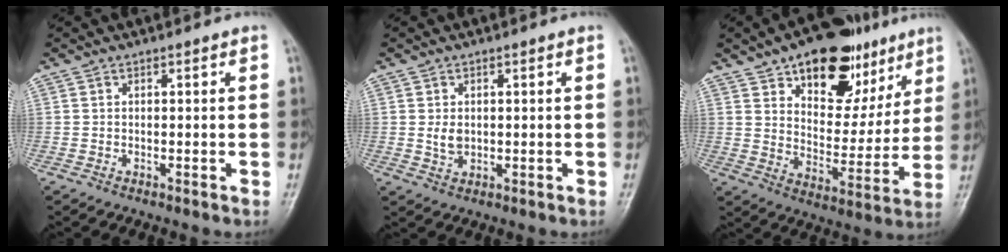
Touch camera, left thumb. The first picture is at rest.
{"total": 2.8, "force": [0.3, 2.1, 1.8], "torque": [-0.024, -0.005, 0.011]}
{"total": 20.3, "force": [11.4, 11.3, 12.5], "torque": [-0.123, -0.043, 0.176]}